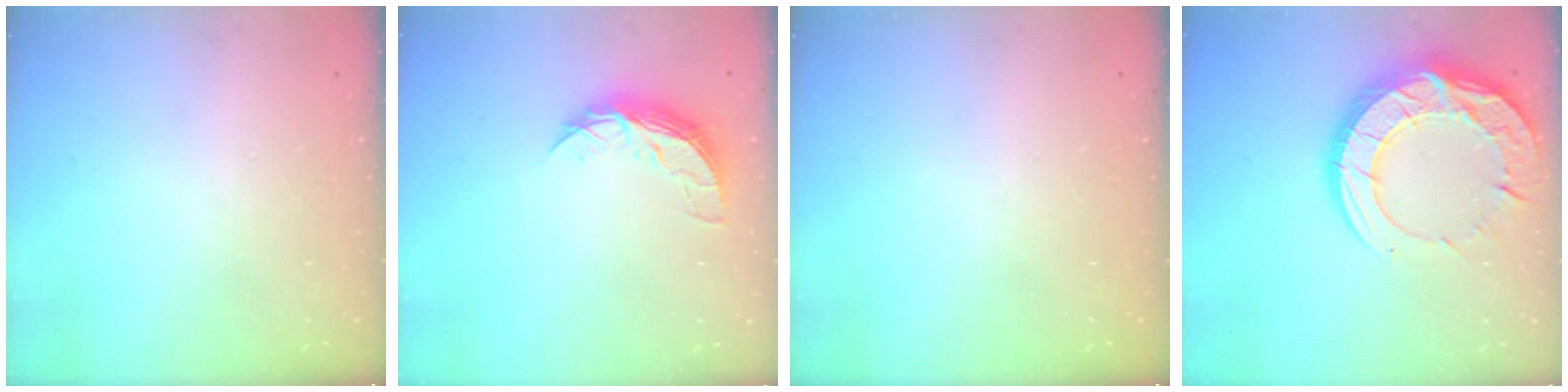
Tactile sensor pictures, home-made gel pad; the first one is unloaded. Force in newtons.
{"total": 7.7, "press": 7.7, "slide": 0.2}
{"total": 0.0}
{"total": 22.6, "press": 22.6, "slide": 1.6}